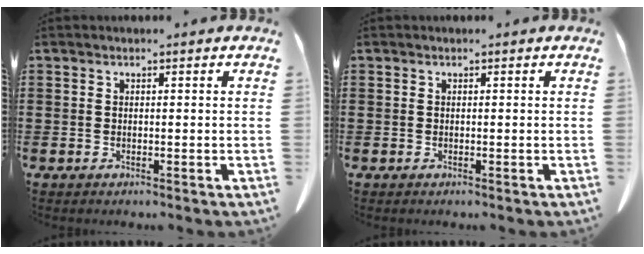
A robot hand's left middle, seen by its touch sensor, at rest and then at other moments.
{"total": 0.0}